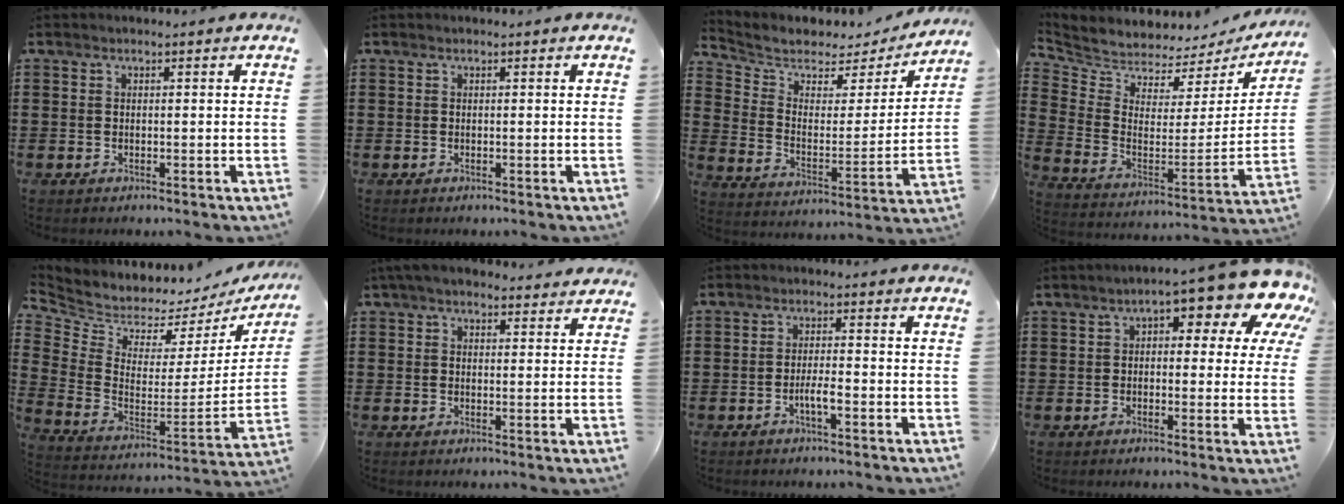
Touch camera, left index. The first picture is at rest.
{"total": 0.0}
{"total": 5.0, "force": [4.3, 2.4, 1.1], "torque": [-0.055, -0.029, 0.068]}
{"total": 4.8, "force": [4.6, 1.2, -0.2], "torque": [-0.033, -0.052, 0.078]}
{"total": 4.3, "force": [4.2, 0.7, -0.2], "torque": [-0.031, -0.059, 0.069]}
{"total": 4.2, "force": [3.8, 1.1, 1.6], "torque": [-0.042, -0.003, 0.071]}
{"total": 2.9, "force": [-1.3, 0.5, 2.5], "torque": [-0.045, 0.003, -0.024]}
{"total": 8.7, "force": [5.8, 2.9, 5.9], "torque": [-0.076, -0.052, 0.087]}